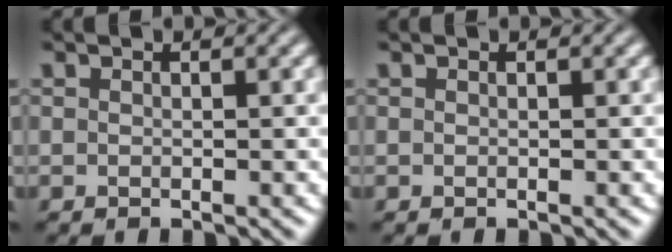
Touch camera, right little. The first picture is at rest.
{"total": 0.0}